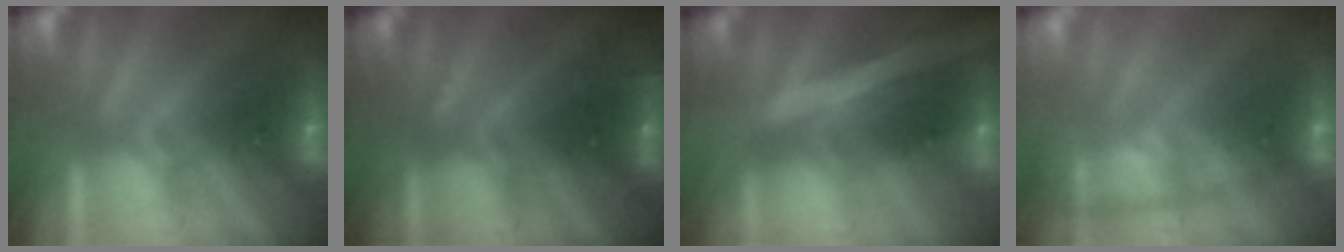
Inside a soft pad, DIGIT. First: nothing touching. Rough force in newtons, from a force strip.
{"total": 2.8}
{"total": 1.9}
{"total": 7.7}